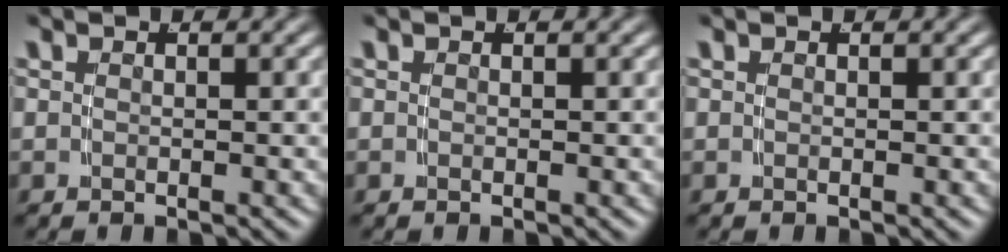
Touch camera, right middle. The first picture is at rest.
{"total": 0.0}
{"total": 0.0}